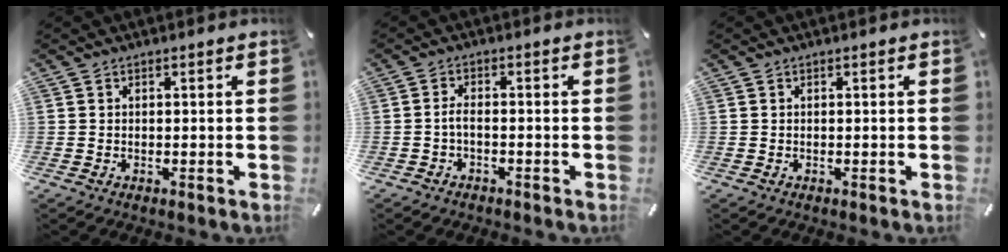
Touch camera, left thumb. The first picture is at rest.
{"total": 2.4, "force": [-1.2, 1.0, 1.9], "torque": [-0.049, 0.003, -0.027]}
{"total": 0.0}